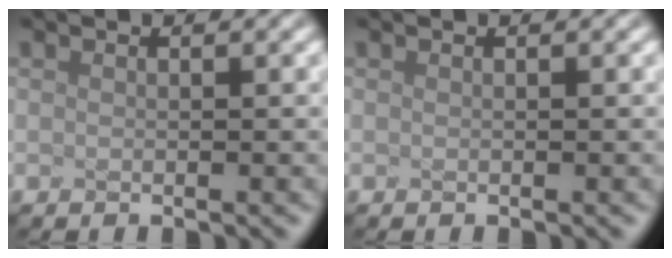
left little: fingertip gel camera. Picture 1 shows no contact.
{"total": 0.0}